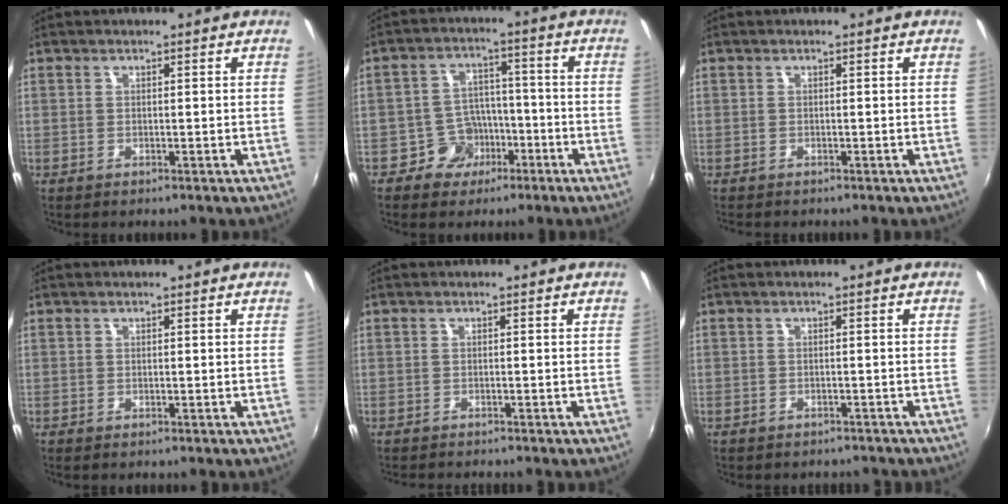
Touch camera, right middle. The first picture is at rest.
{"total": 6.9, "force": [-4.0, 5.5, 1.1], "torque": [-0.033, 0.027, -0.064]}
{"total": 0.8, "force": [-0.7, 0.3, 0.2], "torque": [-0.007, -0.003, -0.014]}
{"total": 0.0}
{"total": 2.3, "force": [-2.3, 0.2, 0.6], "torque": [-0.021, -0.015, -0.041]}
{"total": 4.5, "force": [-4.0, 1.5, 1.2], "torque": [-0.028, -0.013, -0.051]}